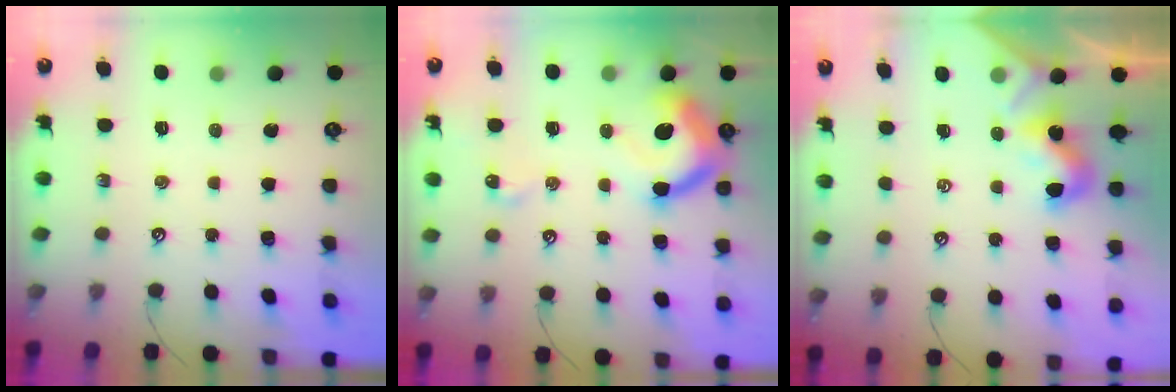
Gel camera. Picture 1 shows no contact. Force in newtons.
{"total": 14.1, "press": 14.0, "slide": 1.6}
{"total": 1.8, "press": 1.8, "slide": 0.5}